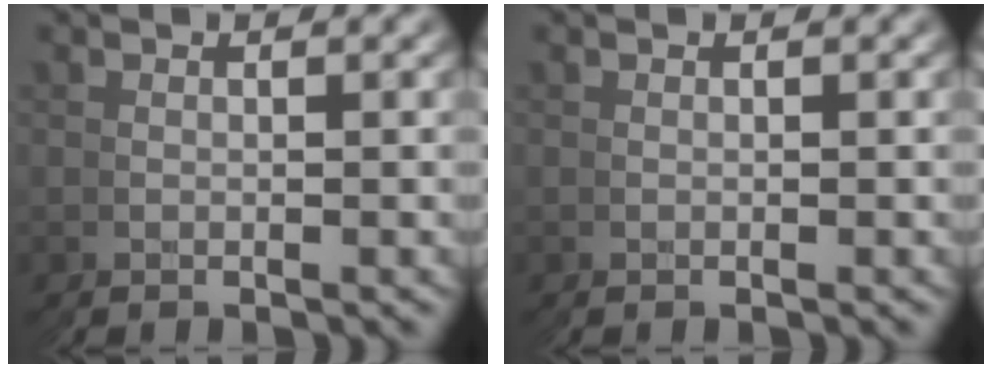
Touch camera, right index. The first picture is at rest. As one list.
[{"total": 0.0}]